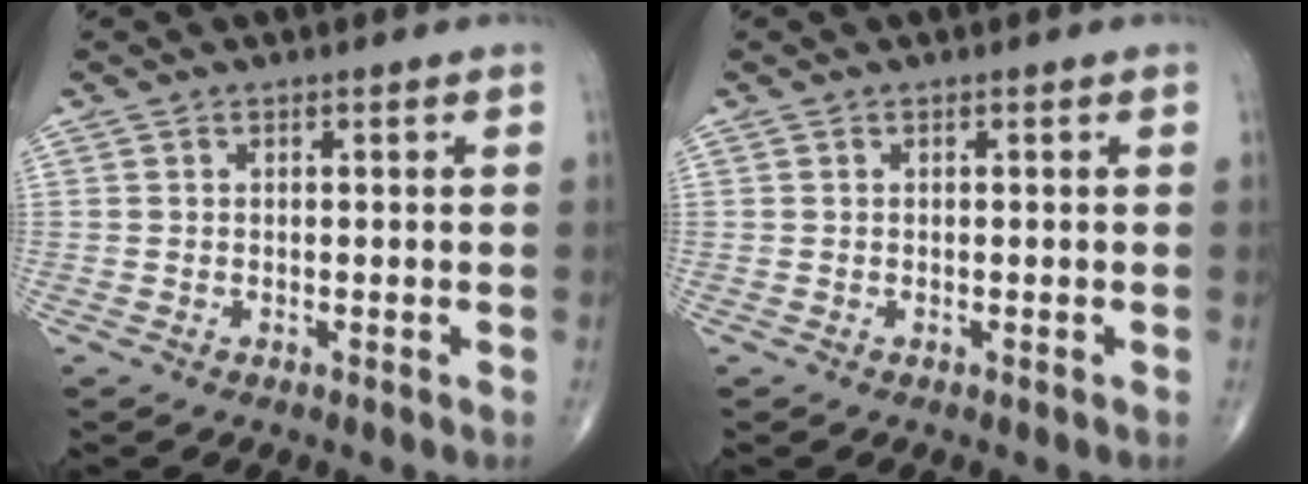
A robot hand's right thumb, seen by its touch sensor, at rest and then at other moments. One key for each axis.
{"total": 0.0}